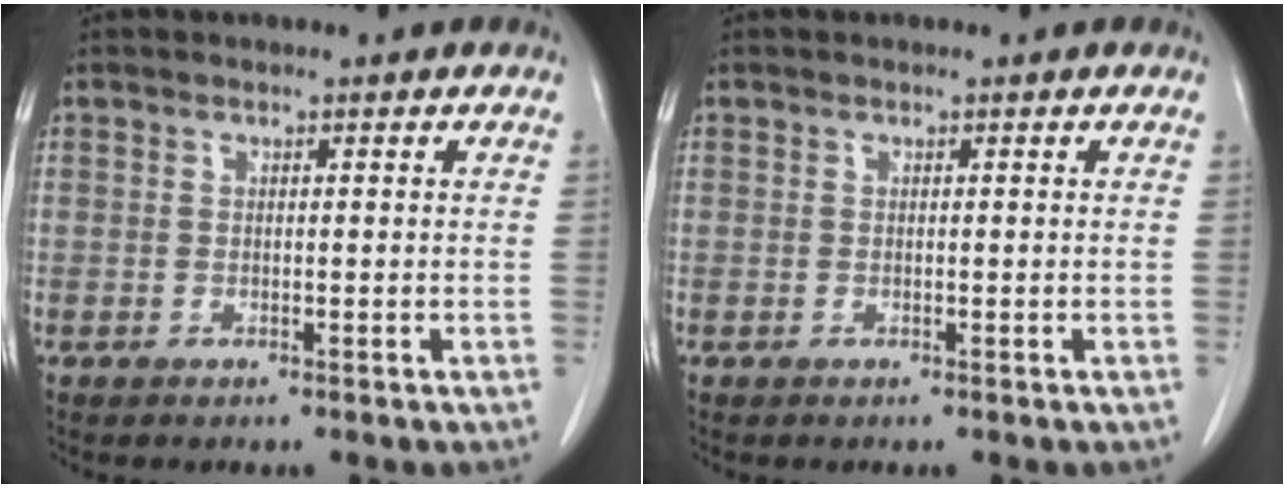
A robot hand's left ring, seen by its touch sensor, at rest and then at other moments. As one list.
[{"total": 0.0}]